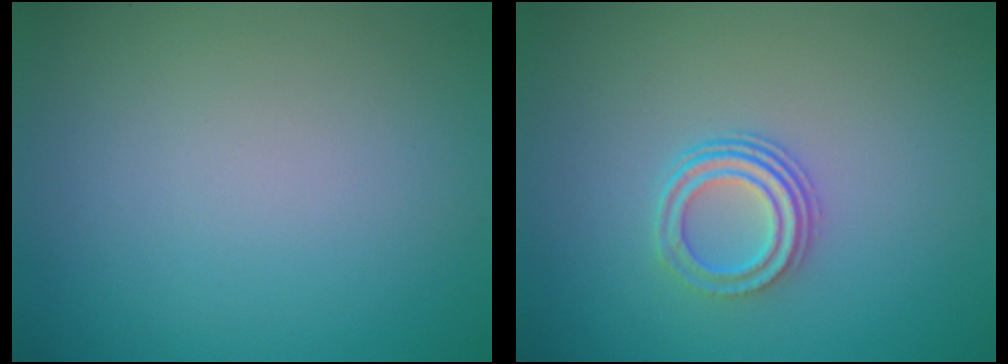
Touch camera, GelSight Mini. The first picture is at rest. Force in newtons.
{"total": 2.9, "press": 2.1, "slide": 2.0}